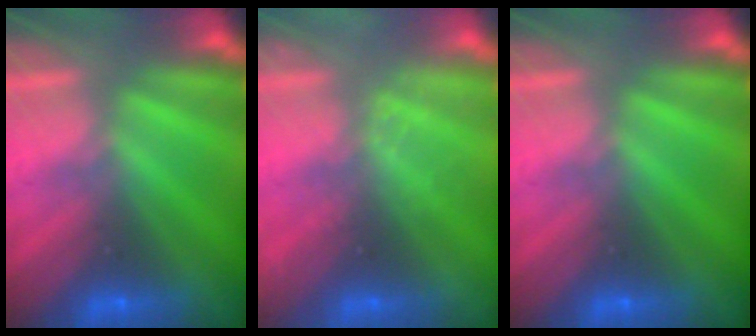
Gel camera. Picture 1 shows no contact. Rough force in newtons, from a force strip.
{"total": 2.1}
{"total": 0.0}